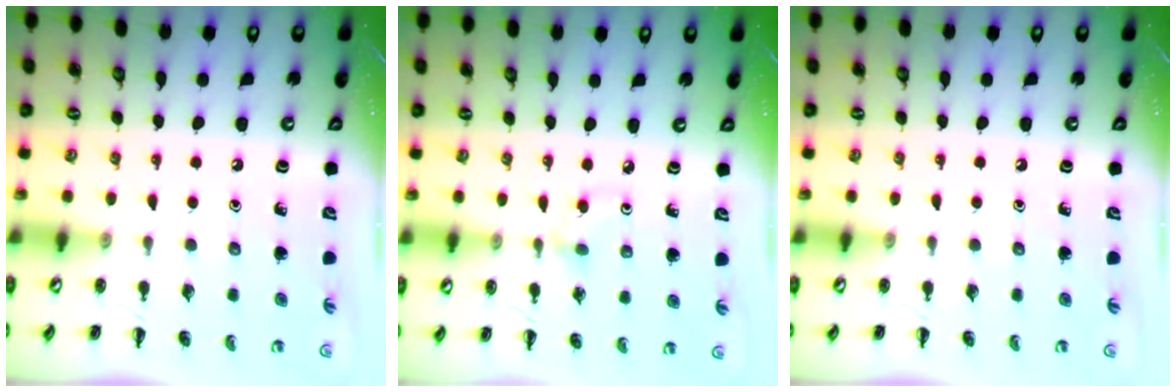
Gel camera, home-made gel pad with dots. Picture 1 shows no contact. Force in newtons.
{"total": 2.9, "press": 2.6, "slide": 1.2}
{"total": 0.0}